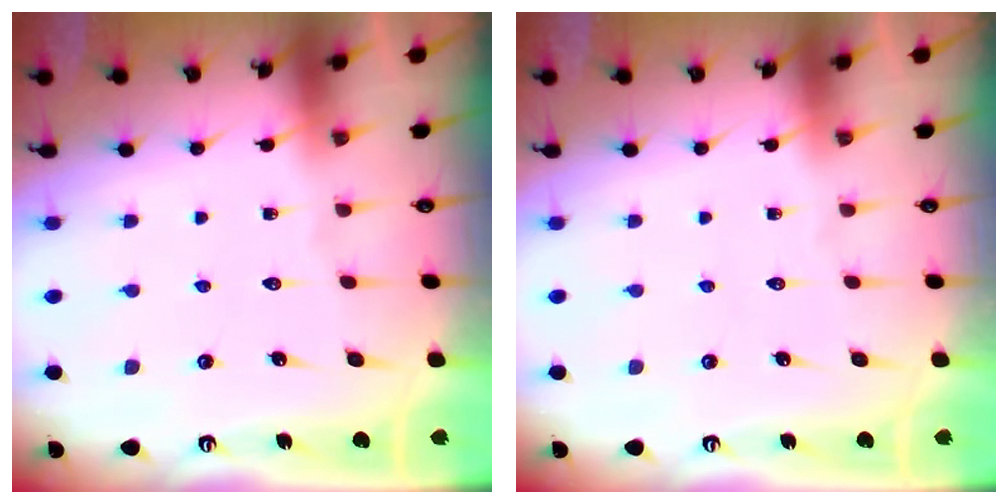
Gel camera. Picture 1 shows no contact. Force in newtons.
{"total": 0.0}